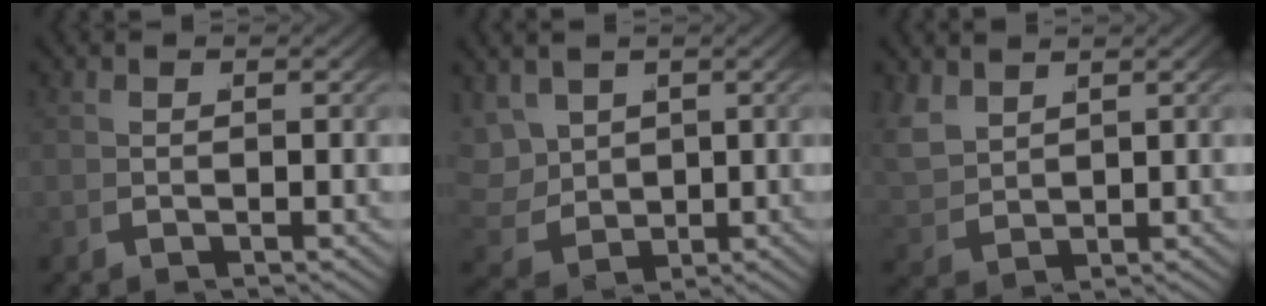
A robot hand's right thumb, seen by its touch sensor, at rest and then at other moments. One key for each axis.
{"total": 5.7, "fx": 0.8, "fy": 4.4, "fz": 3.5, "tx": -0.091, "ty": -0.031, "tz": 0.031}
{"total": 3.1, "fx": 1.6, "fy": 1.9, "fz": 1.8, "tx": -0.049, "ty": -0.008, "tz": 0.046}